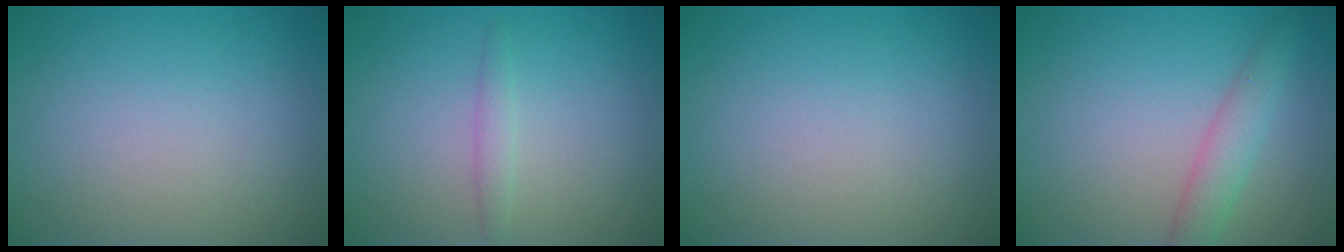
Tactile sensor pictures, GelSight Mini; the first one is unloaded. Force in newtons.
{"total": 1.1, "press": 1.1, "slide": 0.0}
{"total": 0.0}
{"total": 2.7, "press": 2.7, "slide": 0.2}